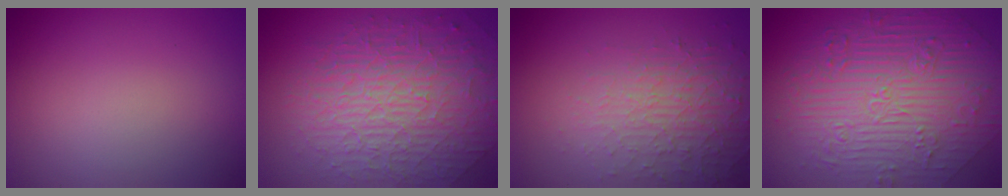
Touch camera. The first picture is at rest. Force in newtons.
{"total": 10.1, "press": 6.5, "slide": 7.7}
{"total": 5.1, "press": 3.4, "slide": 3.7}
{"total": 11.1, "press": 7.5, "slide": 8.2}